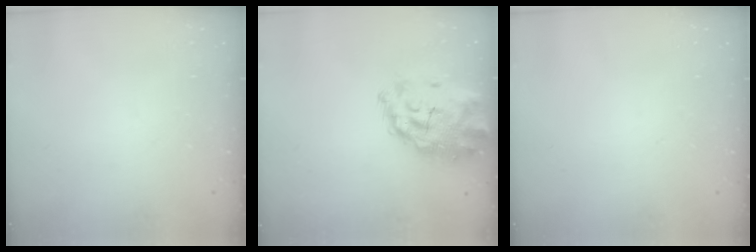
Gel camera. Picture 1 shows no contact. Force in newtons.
{"total": 3.3, "press": 3.2, "slide": 1.0}
{"total": 0.0}